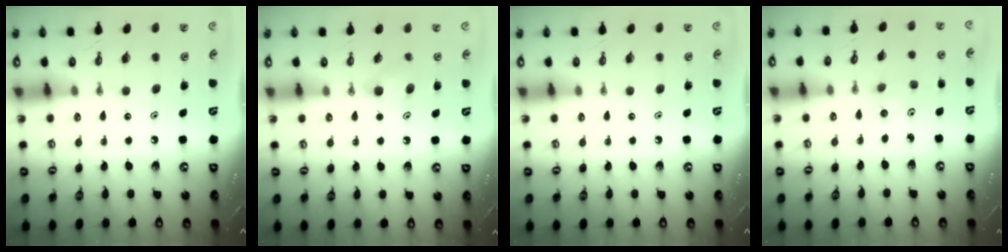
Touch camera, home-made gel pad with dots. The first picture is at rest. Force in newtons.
{"total": 3.3, "press": 3.2, "slide": 0.9}
{"total": 0.0}
{"total": 4.8, "press": 4.2, "slide": 2.5}